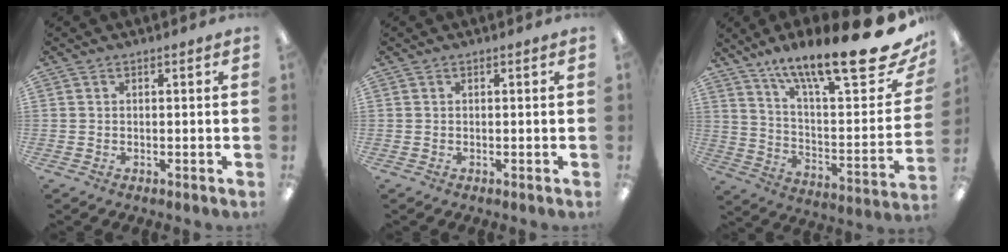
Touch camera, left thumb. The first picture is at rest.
{"total": 0.0}
{"total": 21.7, "force": [15.8, 3.7, 14.5], "torque": [-0.212, -0.117, 0.248]}